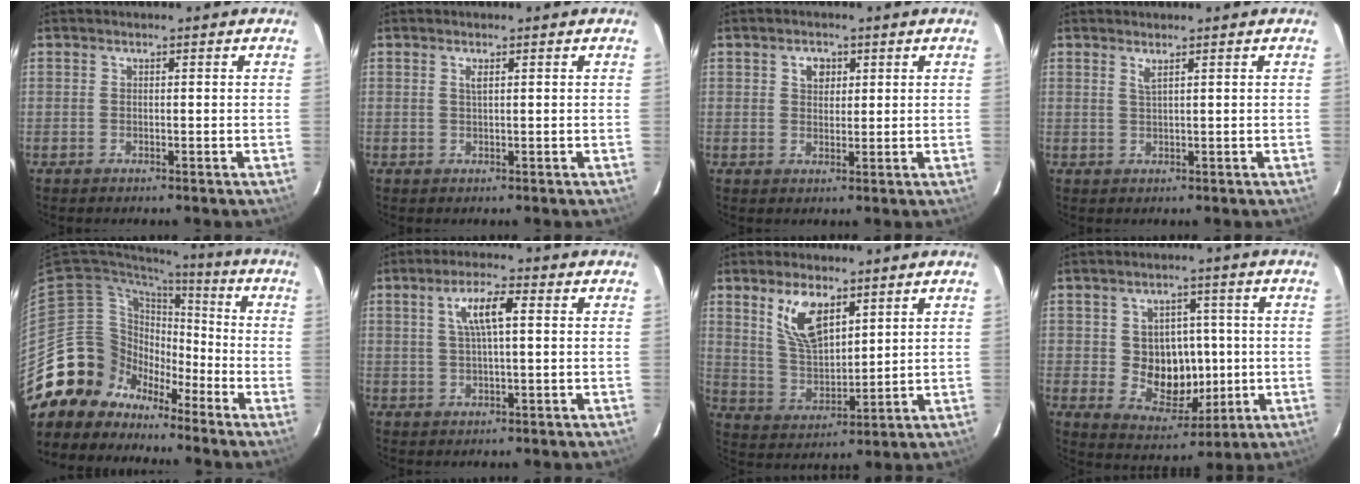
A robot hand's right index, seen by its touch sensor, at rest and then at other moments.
{"total": 0.9, "force": [0.4, 0.1, 0.8], "torque": [-0.018, 0.002, 0.008]}
{"total": 3.3, "force": [1.3, 2.5, 1.6], "torque": [-0.021, 0.009, 0.024]}
{"total": 1.4, "force": [0.9, -0.1, 1.0], "torque": [-0.020, -0.002, 0.016]}
{"total": 12.8, "force": [-8.6, 9.5, 0.6], "torque": [-0.037, 0.050, -0.162]}
{"total": 6.3, "force": [1.6, 1.2, 5.9], "torque": [-0.112, 0.008, 0.033]}
{"total": 10.2, "force": [5.6, 4.8, 7.1], "torque": [-0.136, 0.006, 0.120]}
{"total": 10.4, "force": [-0.3, 8.8, 5.6], "torque": [-0.108, 0.000, 0.018]}